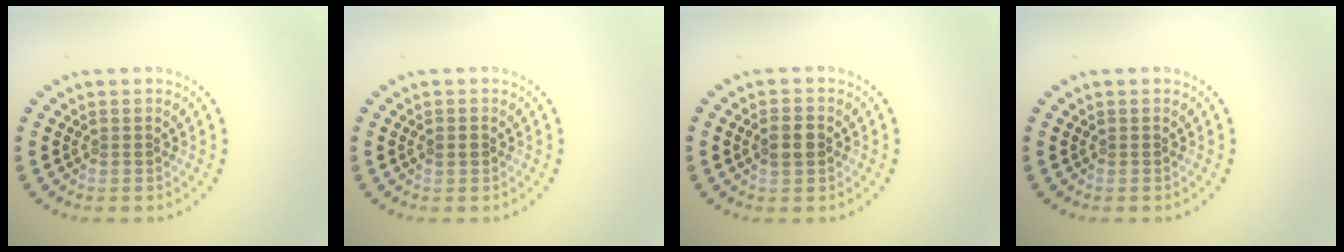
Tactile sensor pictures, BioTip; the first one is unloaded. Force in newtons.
{"total": 0.9, "press": 0.9, "slide": 0.0}
{"total": 2.1, "press": 2.1, "slide": 0.3}
{"total": 0.0}